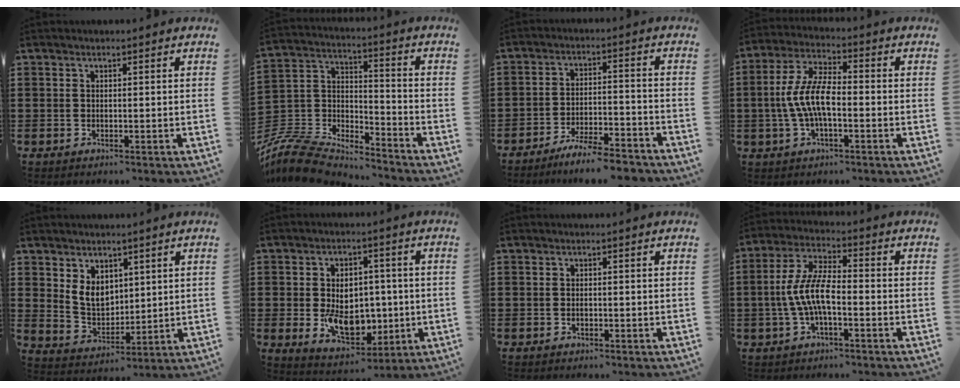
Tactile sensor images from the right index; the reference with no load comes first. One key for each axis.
{"total": 9.3, "fx": -8.7, "fy": 2.2, "fz": 2.2, "tx": -0.076, "ty": -0.002, "tz": -0.179}
{"total": 6.4, "fx": -5.9, "fy": 0.2, "fz": 2.5, "tx": -0.046, "ty": -0.001, "tz": -0.111}
{"total": 8.5, "fx": -1.5, "fy": 3.3, "fz": 7.7, "tx": -0.174, "ty": -0.006, "tz": -0.034}
{"total": 6.0, "fx": 2.7, "fy": 4.4, "fz": 3.0, "tx": -0.066, "ty": 0.006, "tz": 0.051}
{"total": 9.1, "fx": -1.0, "fy": 6.4, "fz": 6.4, "tx": -0.106, "ty": 0.001, "tz": -0.020}
{"total": 0.7, "fx": -0.2, "fy": 0.4, "fz": 0.6, "tx": -0.013, "ty": -0.001, "tz": -0.003}
{"total": 8.2, "fx": -1.8, "fy": 2.8, "fz": 7.5, "tx": -0.170, "ty": -0.009, "tz": -0.039}